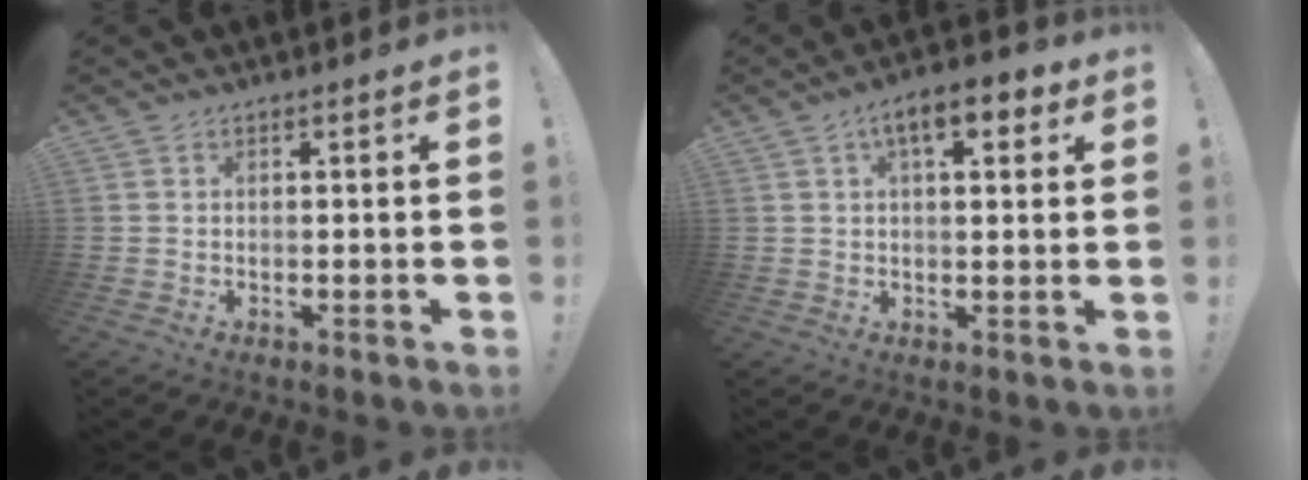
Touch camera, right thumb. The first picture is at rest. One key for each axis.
{"total": 9.0, "fx": 3.8, "fy": 3.7, "fz": 7.2, "tx": -0.103, "ty": -0.006, "tz": 0.061}